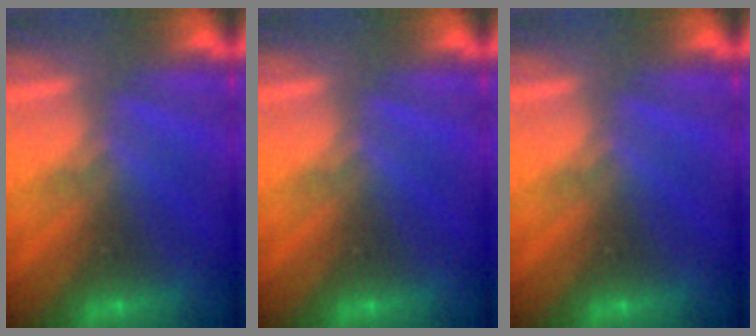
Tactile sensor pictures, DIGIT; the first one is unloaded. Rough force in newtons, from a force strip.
{"total": 0.0}
{"total": 0.0}